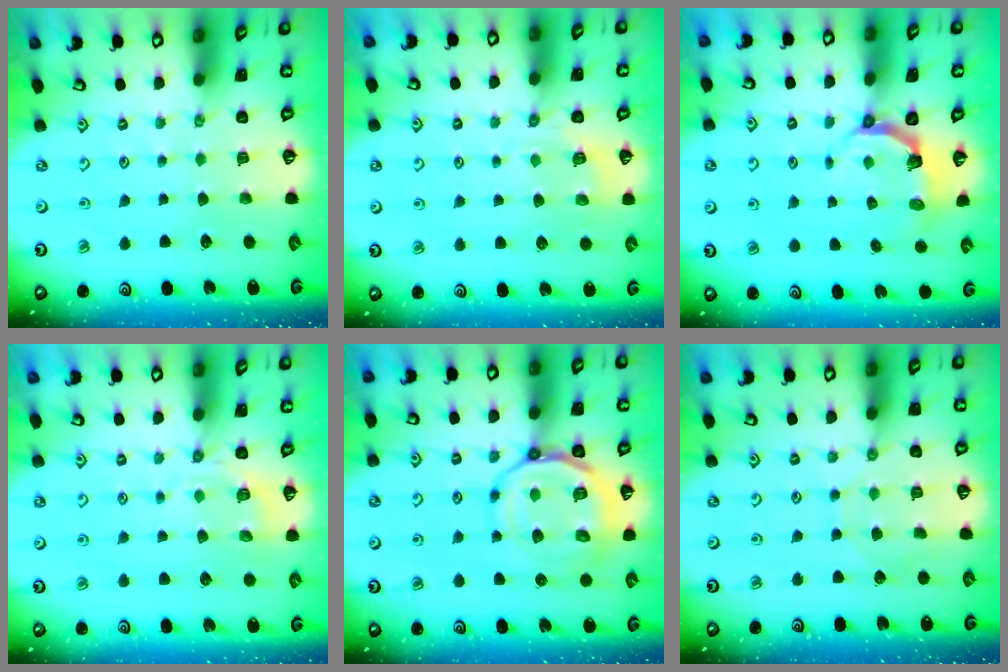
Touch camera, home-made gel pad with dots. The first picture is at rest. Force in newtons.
{"total": 4.4, "press": 4.1, "slide": 1.7}
{"total": 4.3, "press": 2.8, "slide": 3.2}
{"total": 5.7, "press": 5.3, "slide": 1.9}
{"total": 14.0, "press": 13.9, "slide": 2.1}
{"total": 4.6, "press": 4.6, "slide": 0.5}